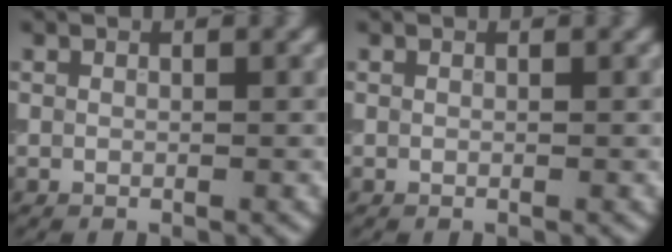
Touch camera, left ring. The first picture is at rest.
{"total": 0.0}